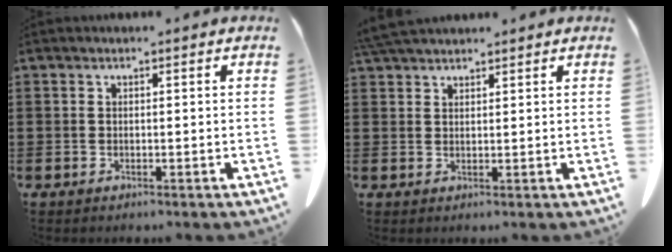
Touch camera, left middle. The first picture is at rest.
{"total": 3.5, "force": [3.2, 0.7, 1.2], "torque": [-0.033, -0.003, 0.062]}